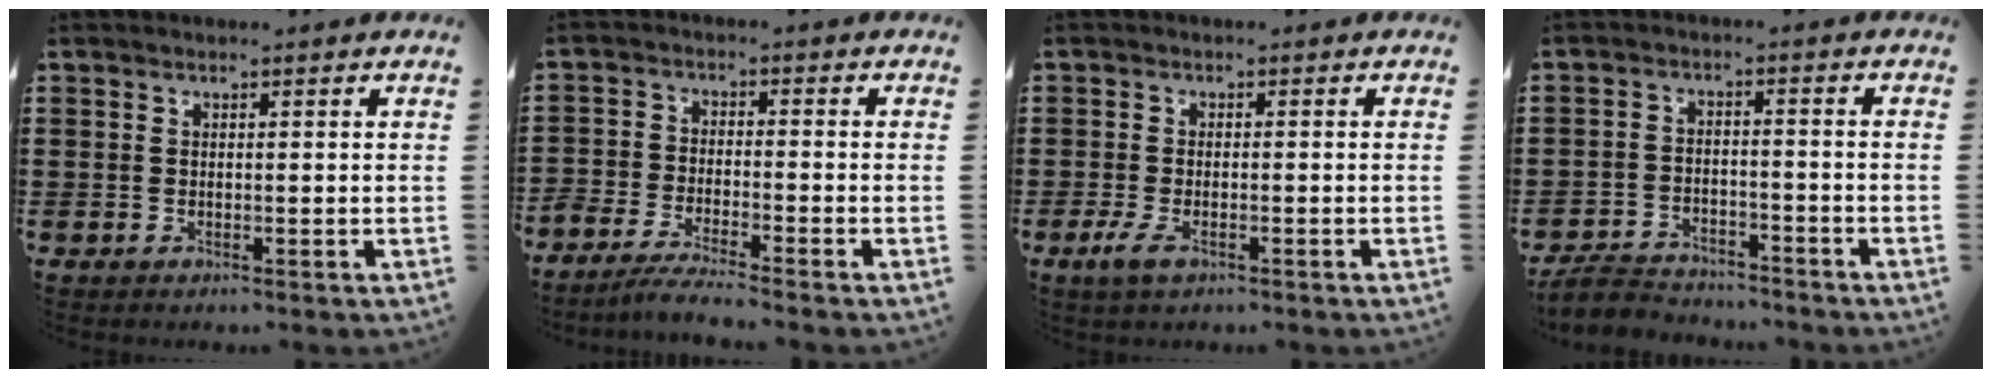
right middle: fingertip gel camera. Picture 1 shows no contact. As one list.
[{"total": 3.7, "force": [-3.6, -0.1, 0.7], "torque": [-0.024, -0.001, -0.076]}, {"total": 2.8, "force": [-1.4, 1.2, 2.1], "torque": [-0.052, -0.006, -0.029]}, {"total": 4.3, "force": [-4.1, 0.9, 0.6], "torque": [-0.027, 0.001, -0.088]}]